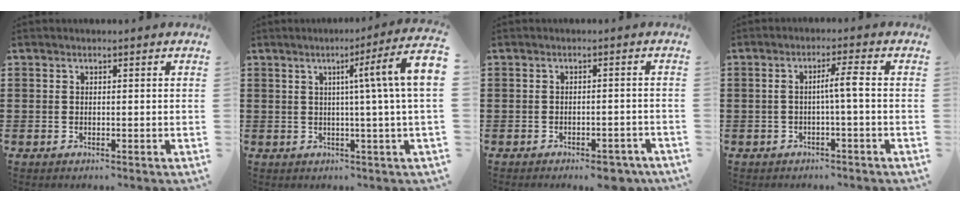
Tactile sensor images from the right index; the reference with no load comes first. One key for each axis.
{"total": 8.2, "fx": 1.5, "fy": -1.0, "fz": 8.0, "tx": -0.133, "ty": -0.011, "tz": 0.017}
{"total": 2.8, "fx": -2.5, "fy": 0.4, "fz": 1.2, "tx": -0.019, "ty": 0.003, "tz": -0.047}
{"total": 3.3, "fx": -0.4, "fy": -0.2, "fz": 3.2, "tx": -0.060, "ty": 0.000, "tz": -0.013}